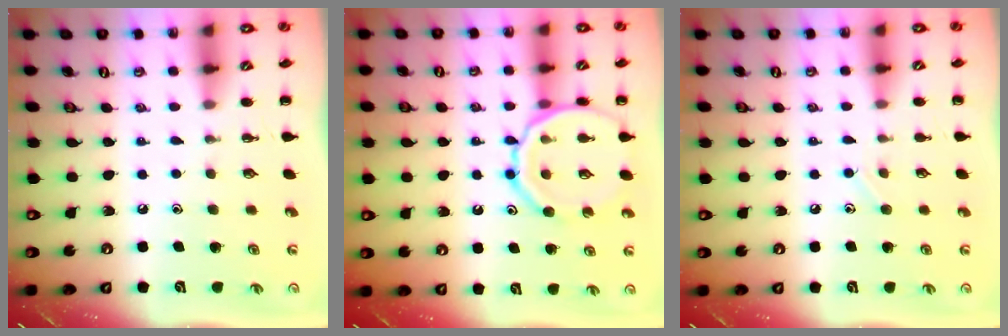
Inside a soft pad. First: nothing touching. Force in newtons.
{"total": 15.3, "press": 15.2, "slide": 2.1}
{"total": 4.6, "press": 4.3, "slide": 1.6}